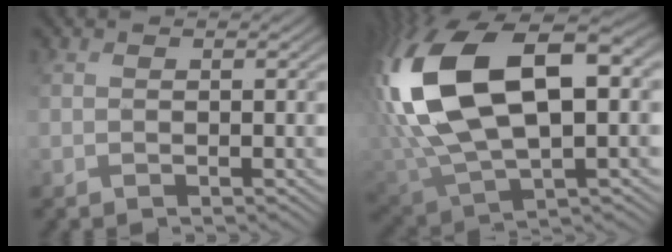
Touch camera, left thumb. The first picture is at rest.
{"total": 18.8, "force": [4.4, 10.2, 15.2], "torque": [-0.362, 0.008, 0.094]}